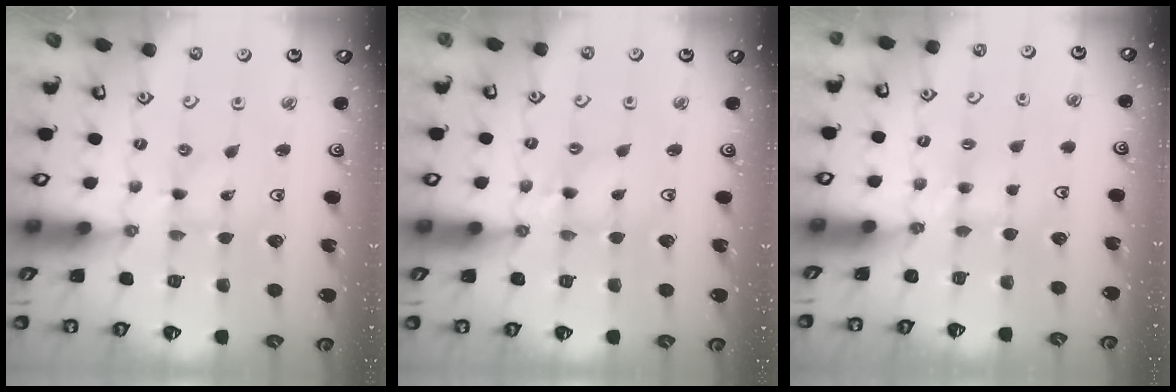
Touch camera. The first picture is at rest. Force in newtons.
{"total": 4.0, "press": 4.0, "slide": 0.3}
{"total": 4.5, "press": 4.5, "slide": 0.7}